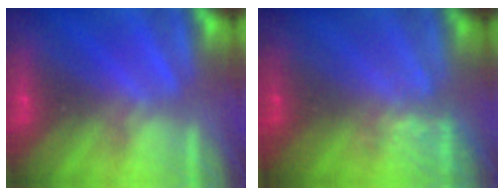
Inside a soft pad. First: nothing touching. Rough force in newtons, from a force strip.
{"total": 3.8}